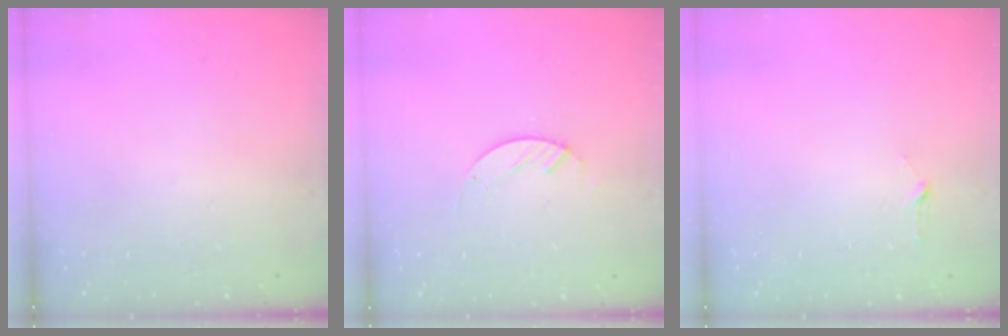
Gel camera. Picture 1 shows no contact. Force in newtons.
{"total": 2.1, "press": 2.1, "slide": 0.2}
{"total": 2.9, "press": 2.9, "slide": 0.3}